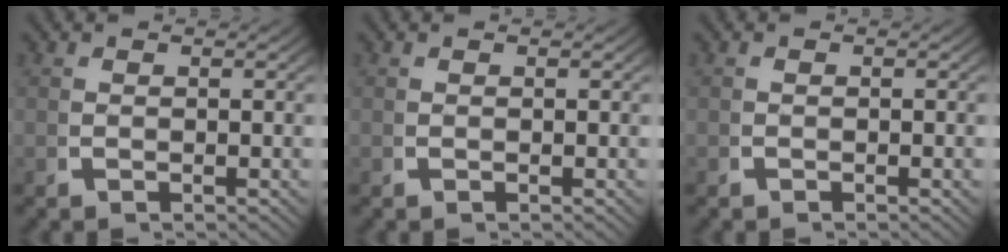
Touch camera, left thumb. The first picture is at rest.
{"total": 0.0}
{"total": 0.0}